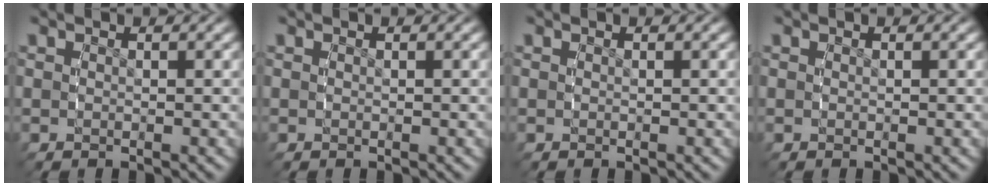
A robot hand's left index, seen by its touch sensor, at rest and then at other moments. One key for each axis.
{"total": 0.0}
{"total": 0.0}
{"total": 0.0}